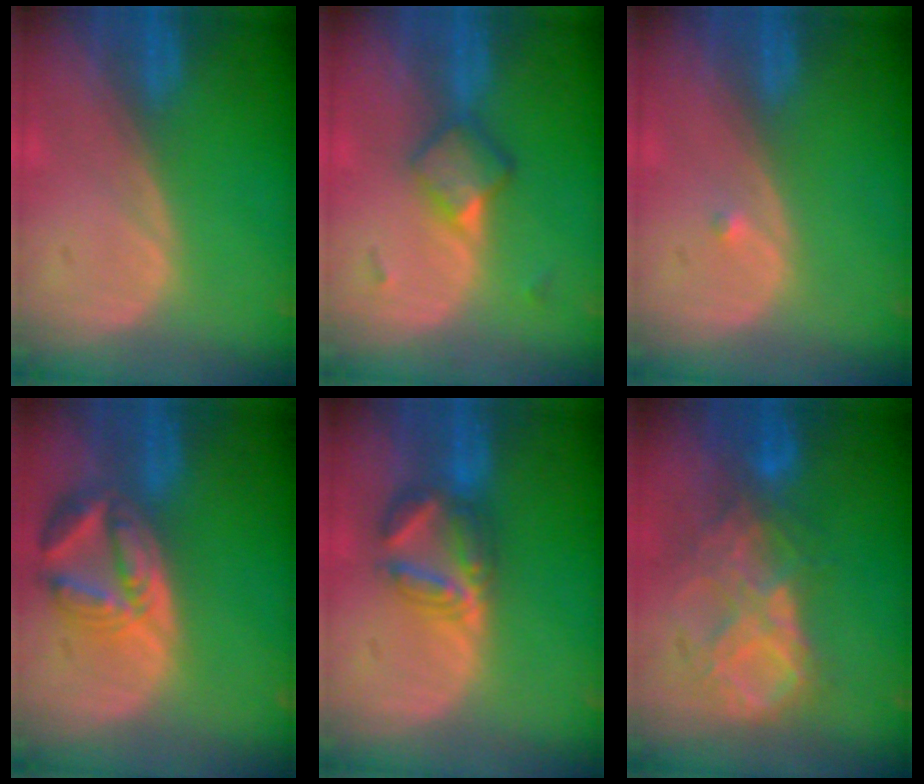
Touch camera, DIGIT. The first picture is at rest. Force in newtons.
{"total": 4.8, "press": 4.2, "slide": 2.2}
{"total": 0.5, "press": 0.4, "slide": 0.3}
{"total": 8.1, "press": 7.2, "slide": 3.7}
{"total": 5.9, "press": 5.9, "slide": 0.2}
{"total": 9.2, "press": 7.9, "slide": 4.8}